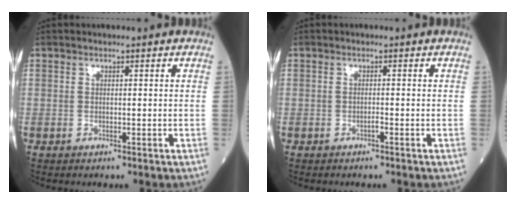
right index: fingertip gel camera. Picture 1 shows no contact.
{"total": 0.8, "force": [-0.6, -0.3, 0.4], "torque": [-0.007, 0.000, -0.013]}